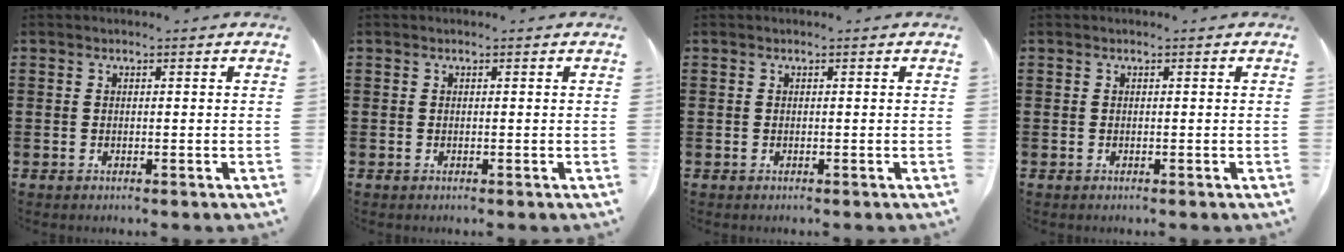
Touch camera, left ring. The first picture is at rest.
{"total": 0.0}
{"total": 0.0}
{"total": 0.0}